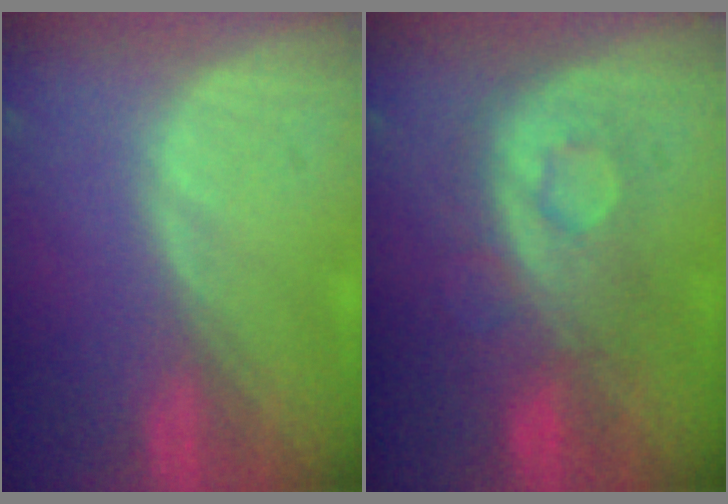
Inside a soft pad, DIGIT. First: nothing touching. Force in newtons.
{"total": 7.7, "press": 7.6, "slide": 1.5}